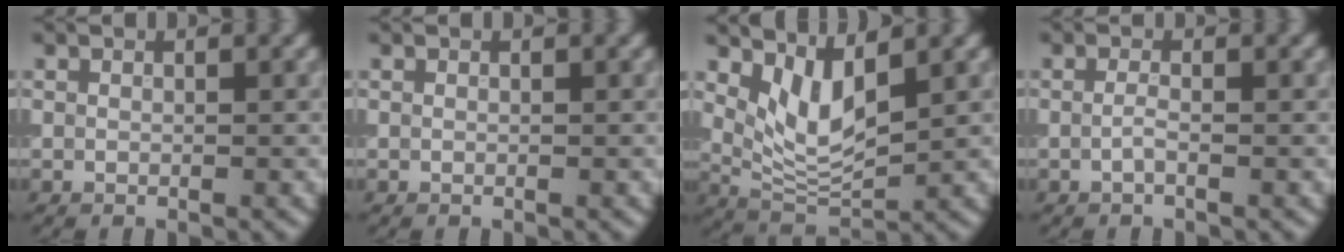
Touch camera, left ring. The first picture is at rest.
{"total": 0.0}
{"total": 4.5, "force": [2.0, 1.9, 3.6], "torque": [-0.078, -0.013, 0.045]}
{"total": 1.0, "force": [-0.3, 0.2, 0.9], "torque": [-0.021, -0.003, -0.008]}